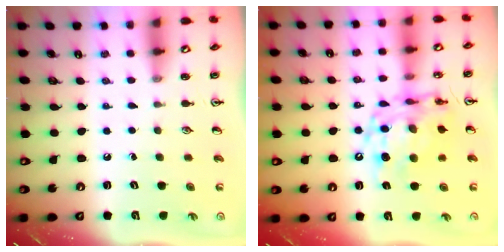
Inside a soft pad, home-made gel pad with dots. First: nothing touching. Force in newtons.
{"total": 14.2, "press": 14.1, "slide": 1.3}